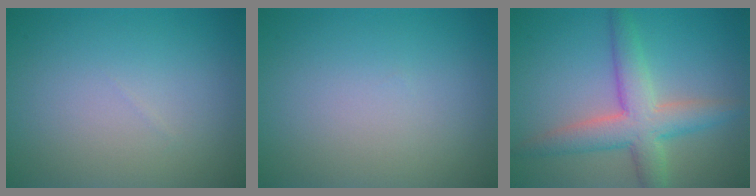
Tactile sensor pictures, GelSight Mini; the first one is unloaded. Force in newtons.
{"total": 0.0}
{"total": 5.5, "press": 5.5, "slide": 0.2}